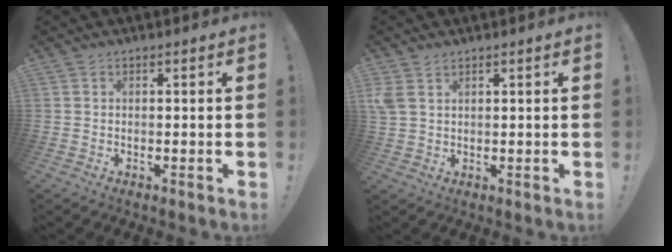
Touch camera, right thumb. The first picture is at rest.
{"total": 3.9, "force": [2.2, 2.2, 2.4], "torque": [-0.046, -0.004, 0.045]}